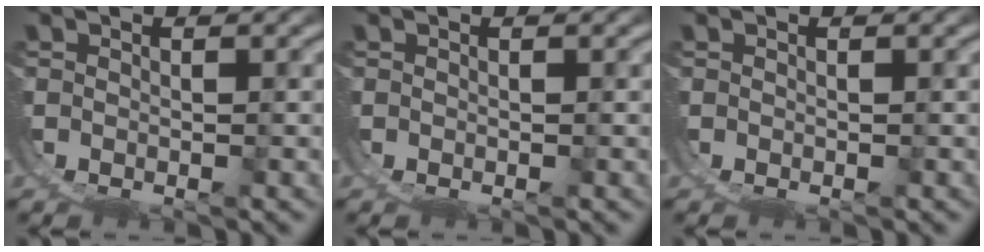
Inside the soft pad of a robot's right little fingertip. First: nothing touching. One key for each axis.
{"total": 0.0}
{"total": 0.0}